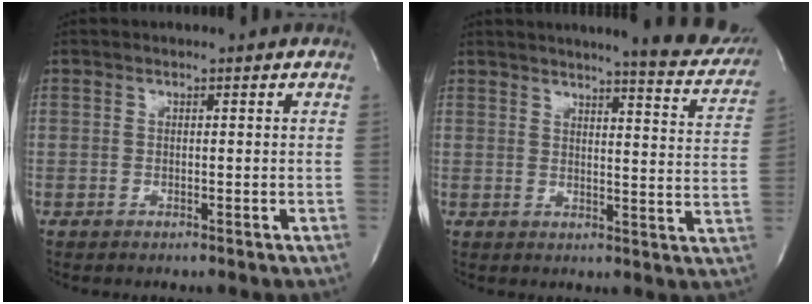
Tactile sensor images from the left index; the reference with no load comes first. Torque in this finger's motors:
{"motor_torque": [0.08, -0.14, 0.50, 0.09]}